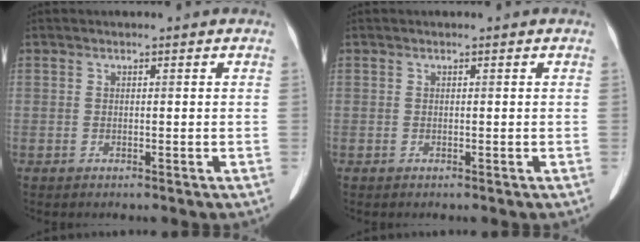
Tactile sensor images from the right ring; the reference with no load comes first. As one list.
[{"total": 0.0}]